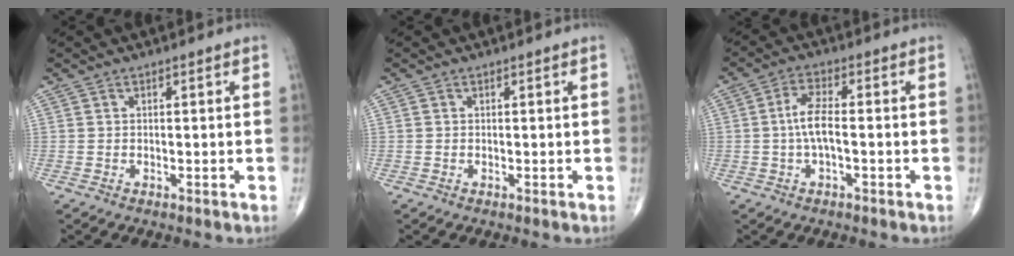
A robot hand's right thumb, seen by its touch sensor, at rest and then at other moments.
{"total": 0.0}
{"total": 5.2, "force": [-0.6, 1.8, 4.9], "torque": [-0.106, 0.015, -0.015]}